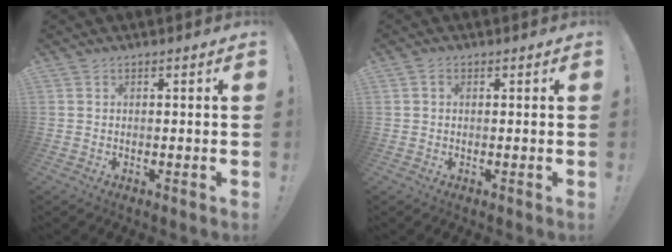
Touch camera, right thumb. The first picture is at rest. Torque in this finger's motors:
{"motor_torque": [-0.30, 0.13, -0.03, -0.04, -0.01]}